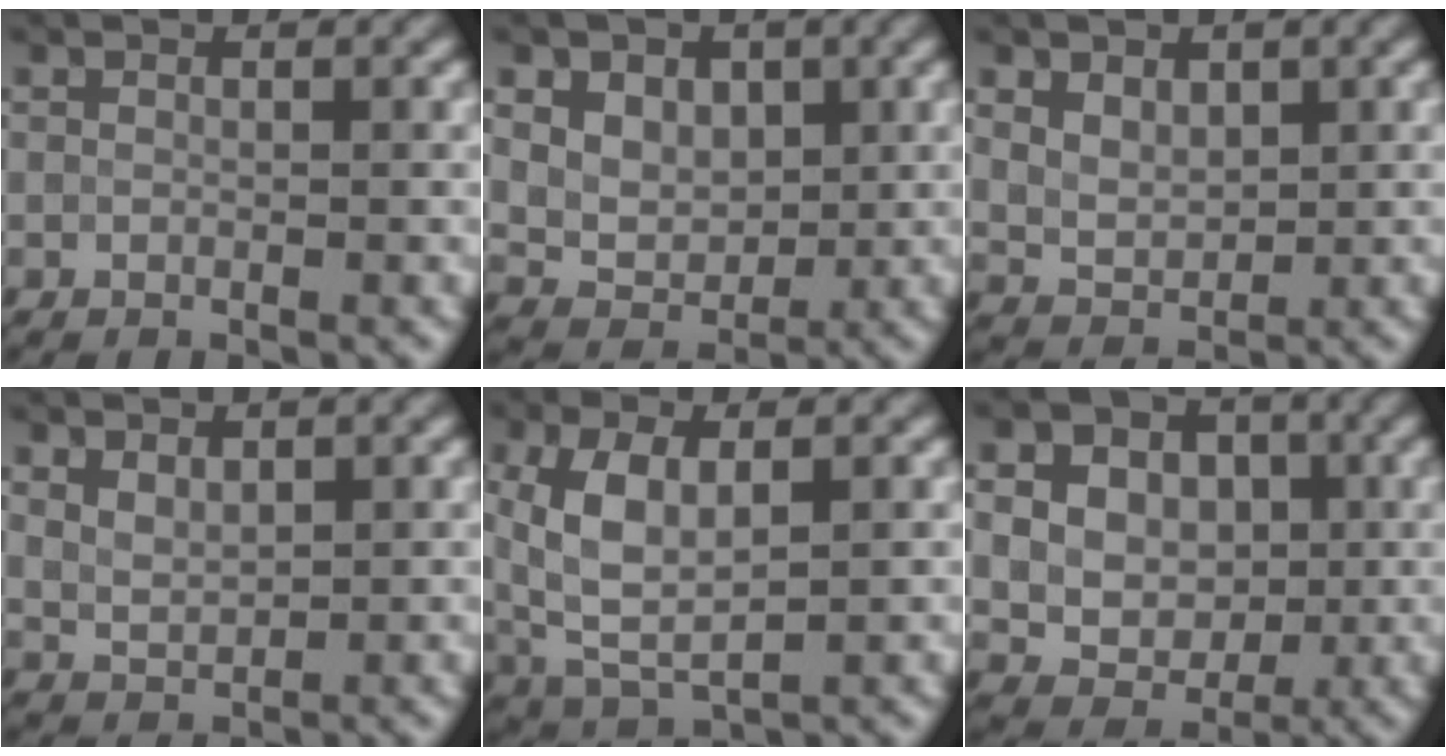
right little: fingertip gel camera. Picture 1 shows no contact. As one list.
[{"total": 7.7, "force": [3.2, 5.7, 4.0], "torque": [-0.062, 0.022, 0.046]}, {"total": 3.3, "force": [1.5, 2.3, 1.9], "torque": [-0.027, -0.003, 0.026]}, {"total": 2.5, "force": [1.3, 1.4, 1.6], "torque": [-0.025, -0.001, 0.029]}, {"total": 6.2, "force": [1.1, 3.1, 5.3], "torque": [-0.103, 0.003, 0.023]}, {"total": 12.2, "force": [3.0, 10.0, 6.2], "torque": [-0.113, 0.036, 0.043]}]